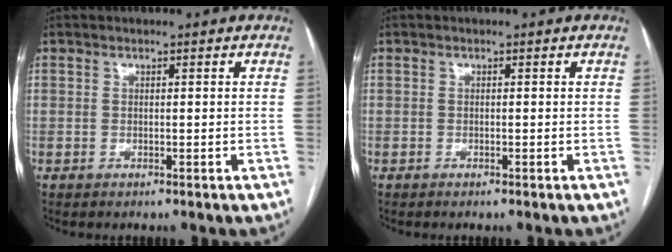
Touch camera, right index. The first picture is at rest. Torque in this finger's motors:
{"motor_torque": [0.01, -0.05, 0.01, 0.01]}